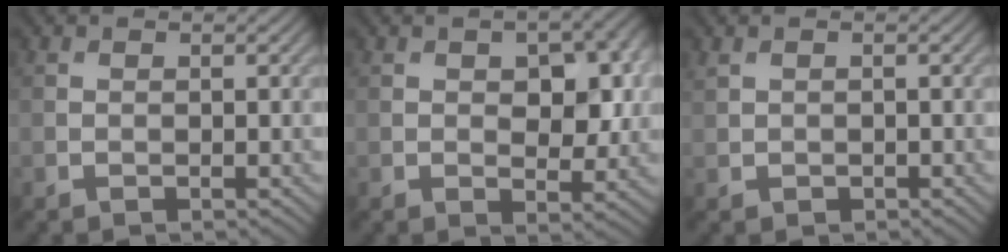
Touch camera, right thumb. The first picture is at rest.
{"total": 6.7, "force": [1.1, 3.8, 5.4], "torque": [-0.078, -0.003, 0.020]}
{"total": 1.0, "force": [0.4, 0.8, 0.4], "torque": [-0.012, -0.001, 0.012]}